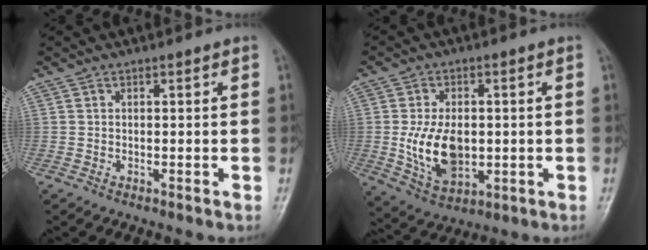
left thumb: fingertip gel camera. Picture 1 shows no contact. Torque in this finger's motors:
{"motor_torque": [1.09, 1.30, 1.47, 0.13, 0.32]}